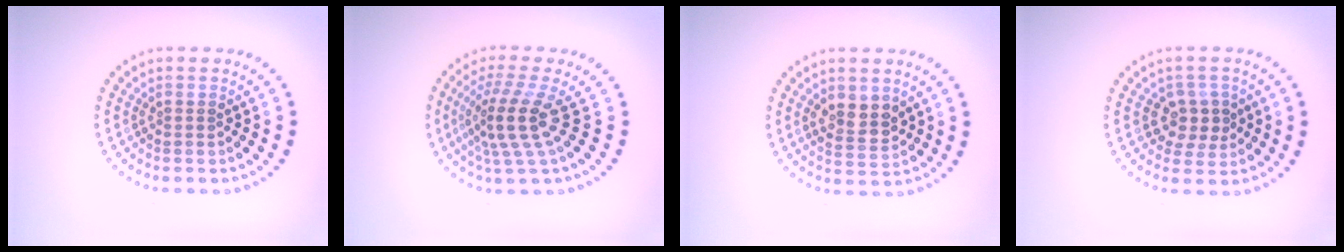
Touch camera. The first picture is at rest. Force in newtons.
{"total": 4.3, "press": 3.0, "slide": 3.0}
{"total": 2.6, "press": 2.5, "slide": 0.7}
{"total": 2.9, "press": 2.7, "slide": 1.0}